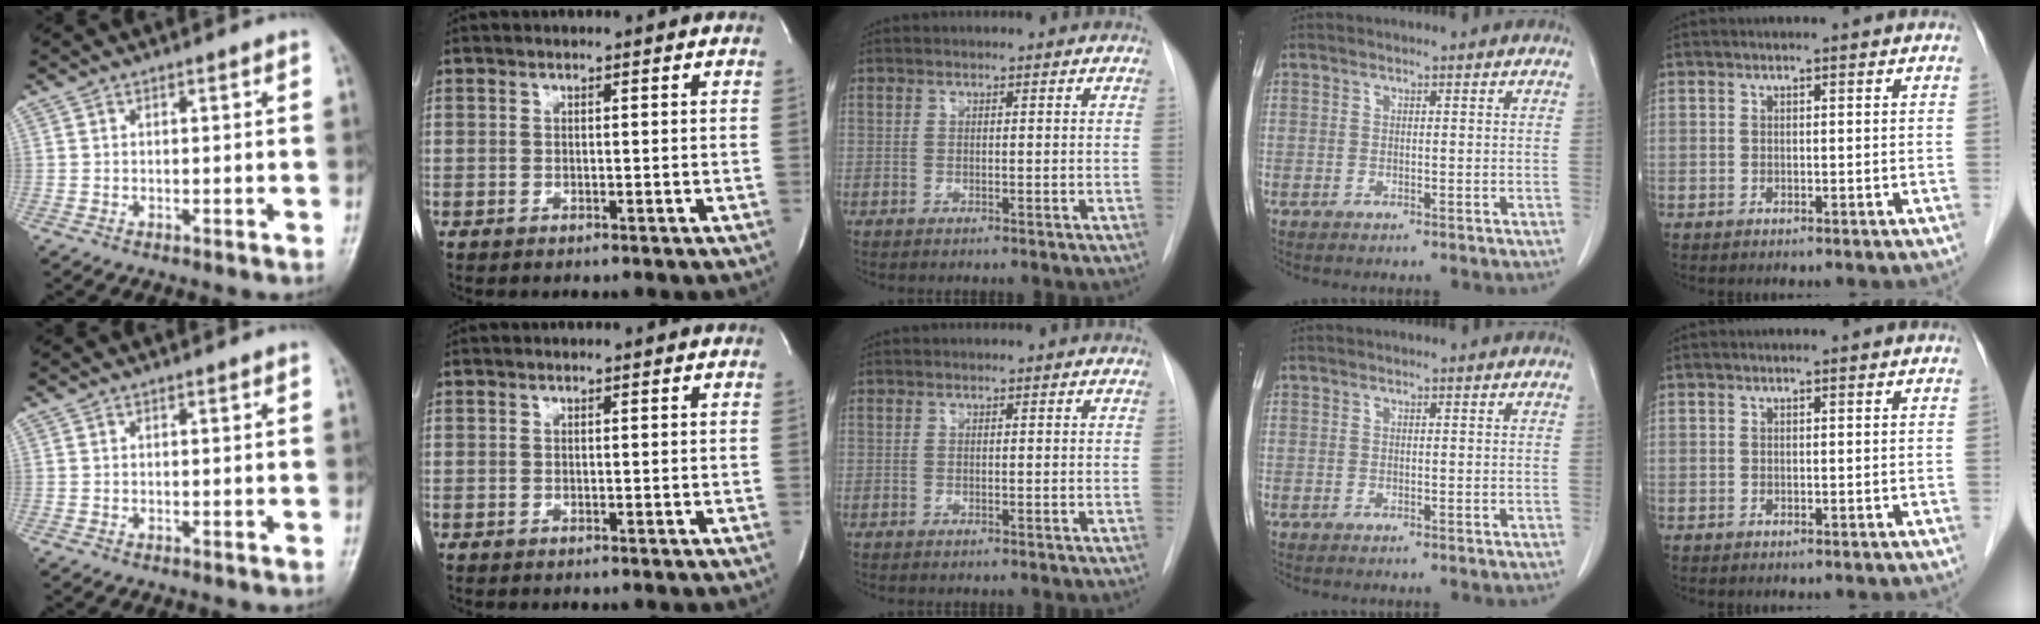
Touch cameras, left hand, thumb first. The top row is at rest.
{}